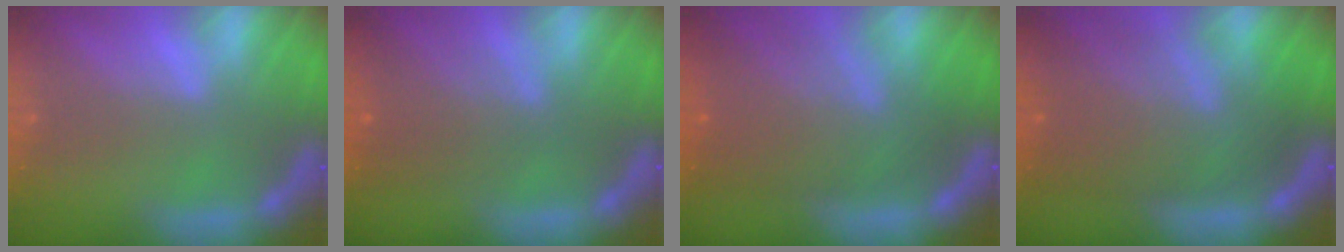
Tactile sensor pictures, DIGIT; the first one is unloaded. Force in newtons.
{"total": 4.6}
{"total": 9.0}
{"total": 10.0}